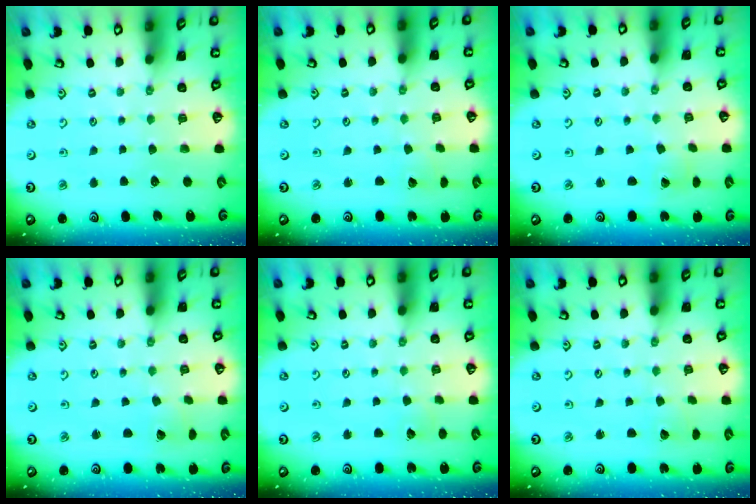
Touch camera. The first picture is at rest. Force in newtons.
{"total": 1.8, "press": 1.8, "slide": 0.1}
{"total": 0.7, "press": 0.7, "slide": 0.1}
{"total": 2.3, "press": 2.3, "slide": 0.1}
{"total": 1.7, "press": 1.7, "slide": 0.1}
{"total": 1.8, "press": 1.8, "slide": 0.1}